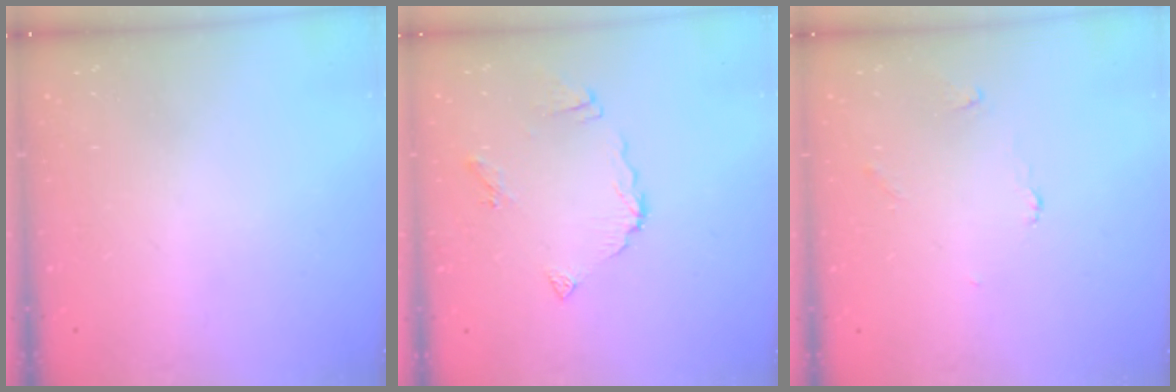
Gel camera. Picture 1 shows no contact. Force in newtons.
{"total": 7.6, "press": 7.6, "slide": 0.8}
{"total": 2.5, "press": 2.5, "slide": 0.3}